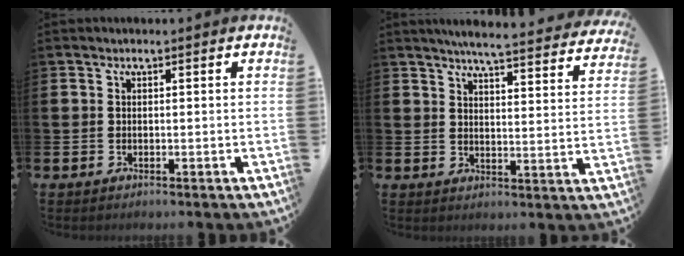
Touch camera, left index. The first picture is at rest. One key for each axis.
{"total": 5.5, "fx": 5.3, "fy": 0.0, "fz": 1.6, "tx": -0.040, "ty": -0.039, "tz": 0.090}